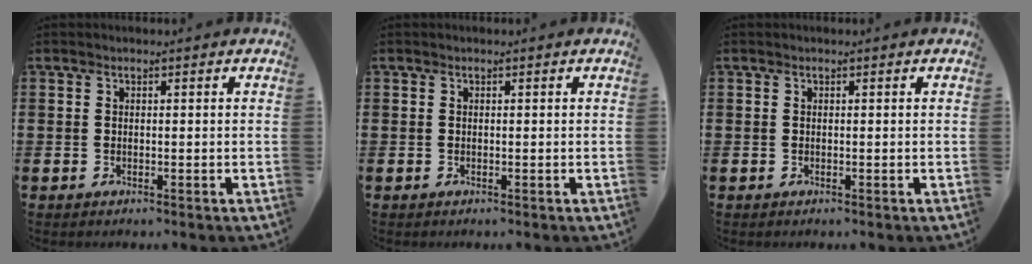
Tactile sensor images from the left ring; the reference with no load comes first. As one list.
[{"total": 0.0}, {"total": 0.0}]